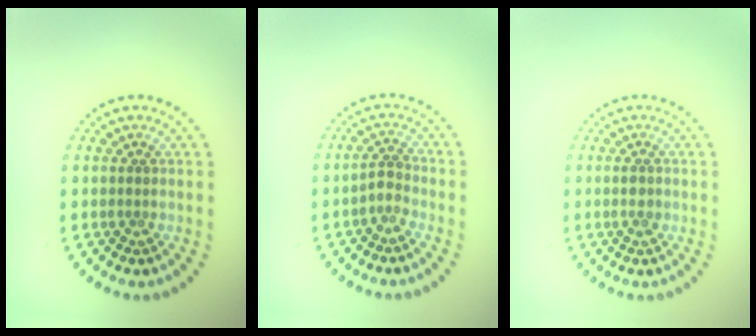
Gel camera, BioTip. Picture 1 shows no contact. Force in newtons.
{"total": 1.5, "press": 1.1, "slide": 1.1}
{"total": 1.0, "press": 1.0, "slide": 0.1}